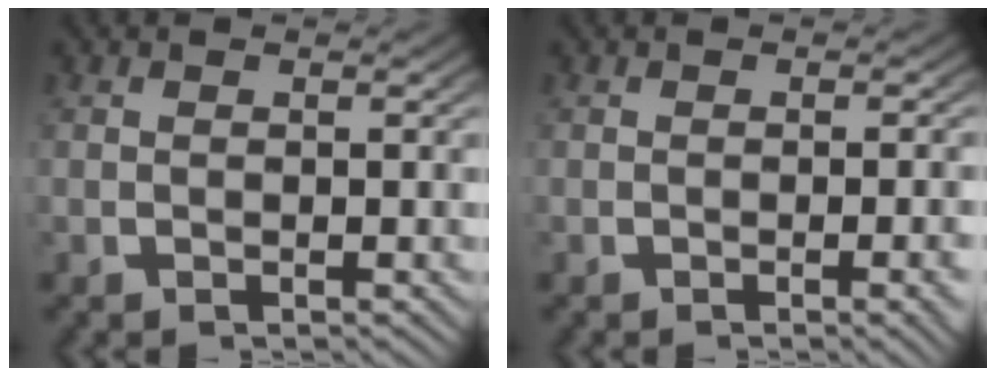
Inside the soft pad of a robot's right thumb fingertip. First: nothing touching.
{"total": 1.6, "force": [-0.5, 0.0, 1.6], "torque": [-0.020, 0.006, -0.008]}